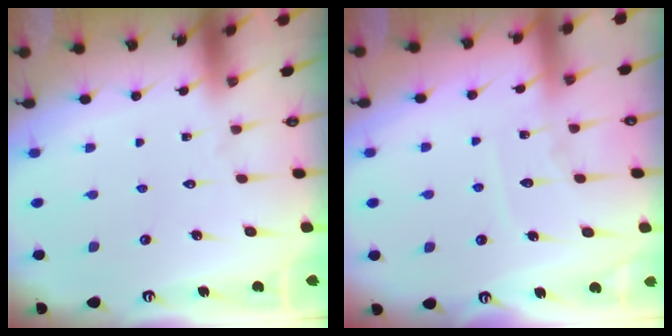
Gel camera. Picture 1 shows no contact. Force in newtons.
{"total": 6.9, "press": 6.8, "slide": 0.7}